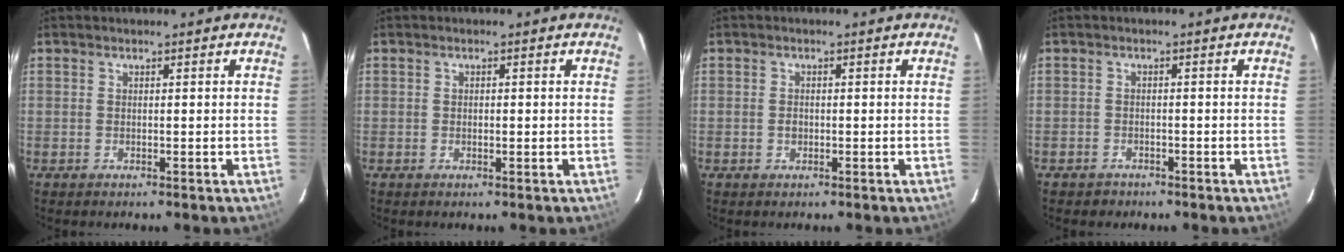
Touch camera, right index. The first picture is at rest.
{"total": 0.7, "force": [-0.2, 0.4, 0.6], "torque": [-0.010, 0.002, -0.003]}
{"total": 1.2, "force": [-0.2, 1.0, 0.5], "torque": [-0.007, 0.004, -0.001]}
{"total": 2.4, "force": [-1.6, 1.8, 0.0], "torque": [-0.009, 0.002, -0.022]}